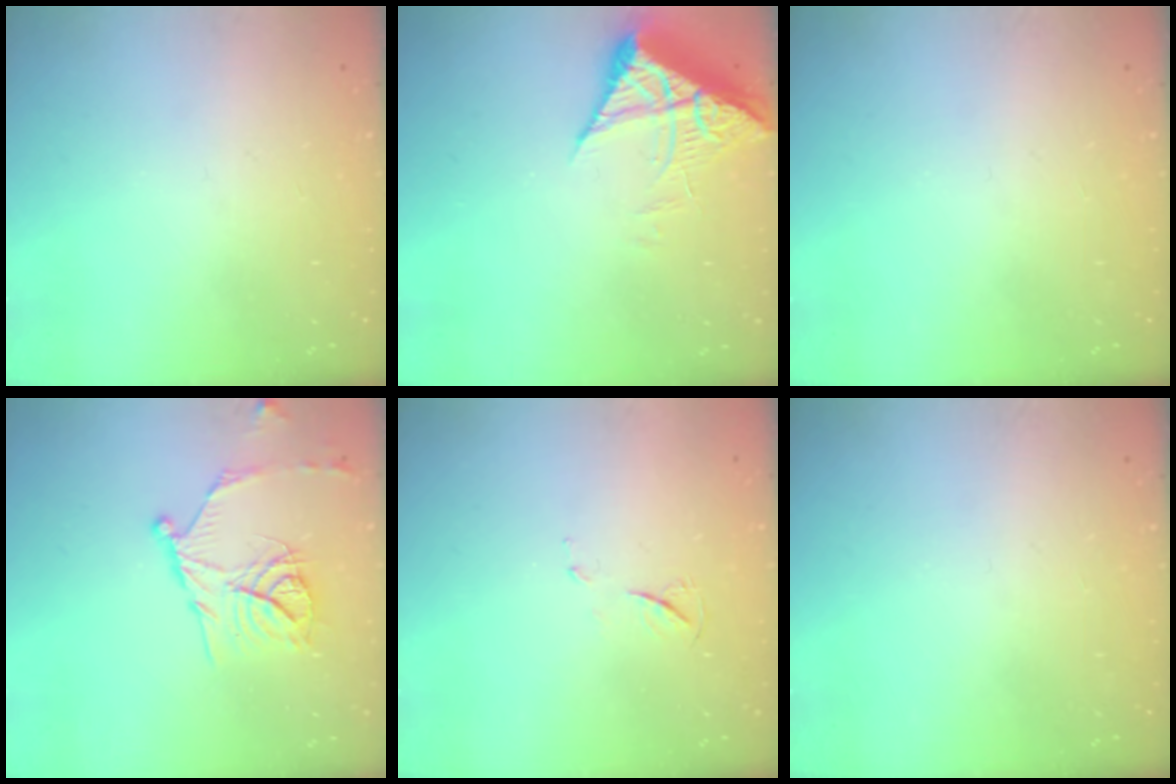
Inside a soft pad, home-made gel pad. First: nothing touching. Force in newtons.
{"total": 7.2, "press": 7.2, "slide": 0.8}
{"total": 0.0}
{"total": 15.4, "press": 15.3, "slide": 1.5}
{"total": 4.5, "press": 4.5, "slide": 0.6}
{"total": 0.0}